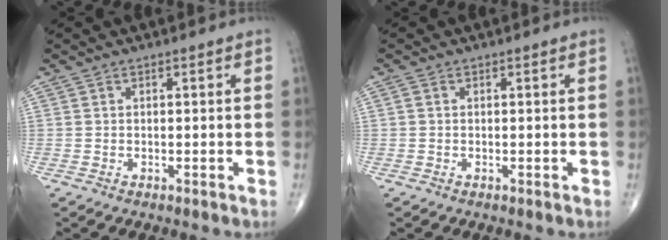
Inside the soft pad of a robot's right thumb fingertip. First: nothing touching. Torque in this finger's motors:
{"motor_torque": [-0.35, 0.17, -0.23, -0.04, 0.03]}